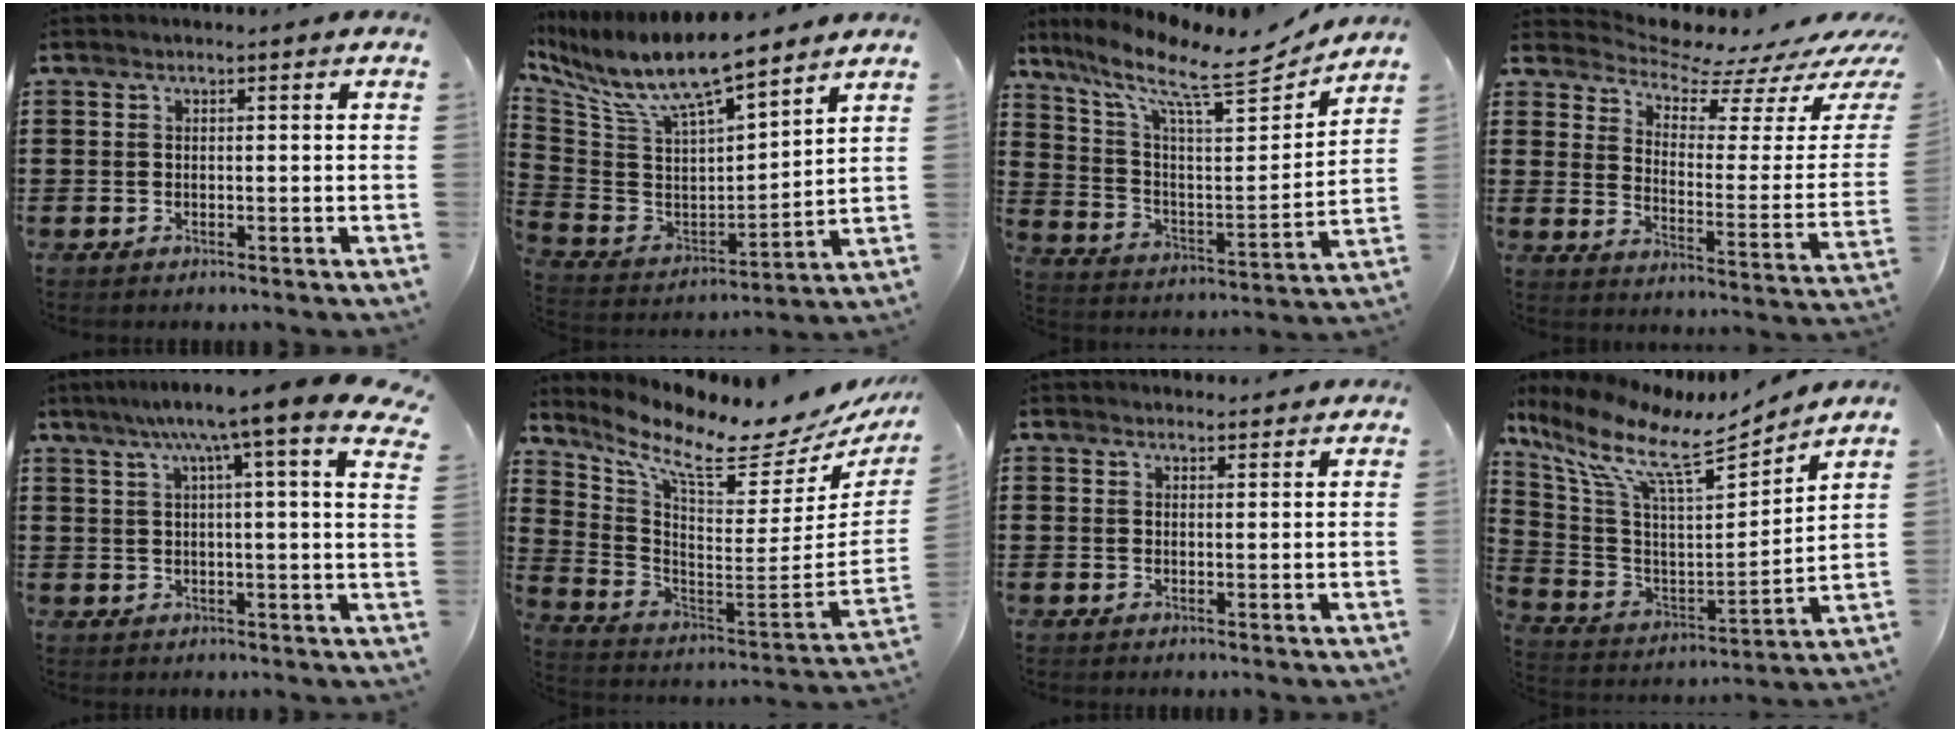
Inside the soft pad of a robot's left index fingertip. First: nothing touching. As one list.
[{"total": 10.3, "force": [8.3, 2.0, 5.8], "torque": [-0.146, -0.053, 0.142]}, {"total": 11.8, "force": [8.8, 2.8, 7.4], "torque": [-0.160, -0.054, 0.142]}, {"total": 6.7, "force": [6.3, 1.7, 1.7], "torque": [-0.055, -0.056, 0.107]}, {"total": 8.7, "force": [6.1, 0.7, 6.2], "torque": [-0.122, -0.023, 0.099]}, {"total": 8.9, "force": [6.9, 0.8, 5.6], "torque": [-0.136, -0.070, 0.106]}, {"total": 2.0, "force": [2.0, 0.4, 0.0], "torque": [-0.005, 0.000, 0.040]}, {"total": 10.0, "force": [7.8, 1.8, 6.1], "torque": [-0.151, -0.062, 0.126]}]